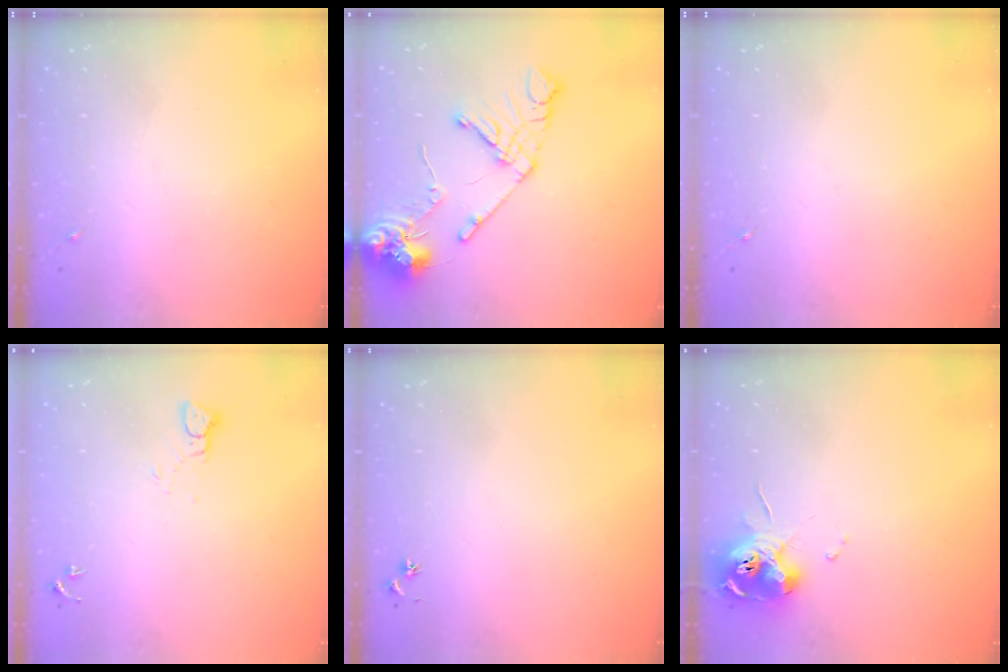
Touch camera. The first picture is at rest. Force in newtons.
{"total": 15.5, "press": 15.3, "slide": 2.3}
{"total": 0.0}
{"total": 3.1, "press": 3.1, "slide": 0.2}
{"total": 3.0, "press": 2.9, "slide": 0.3}
{"total": 13.5, "press": 13.5, "slide": 1.2}